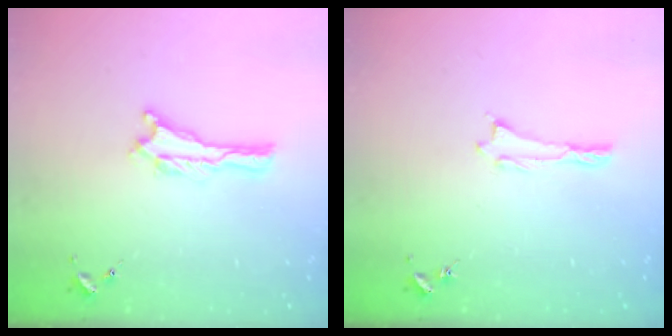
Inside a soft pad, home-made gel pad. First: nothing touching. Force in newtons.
{"total": 0.0}